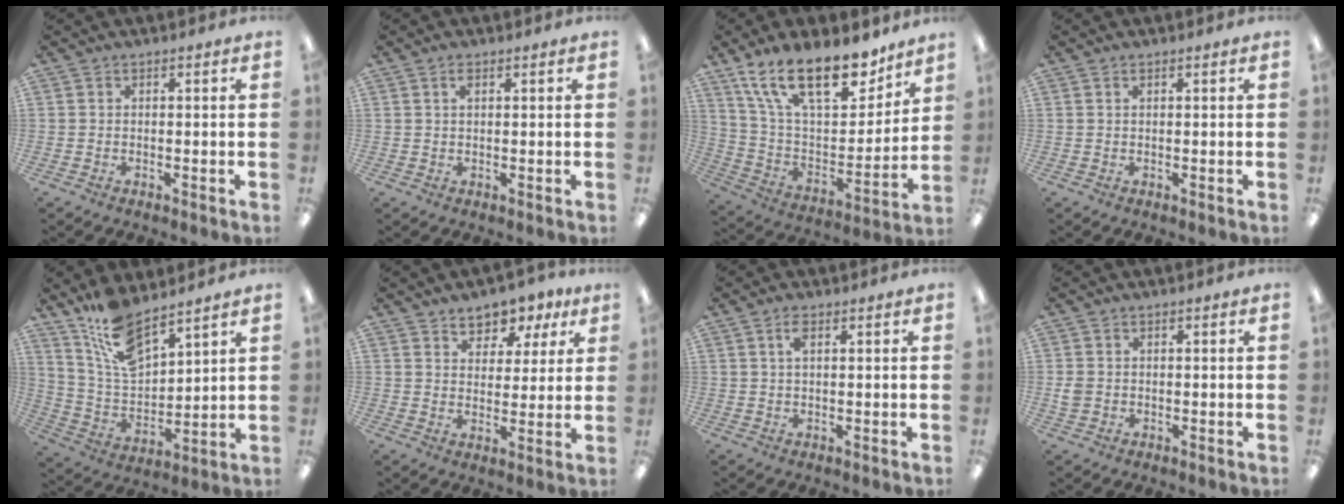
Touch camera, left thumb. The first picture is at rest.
{"total": 1.6, "force": [0.9, 0.8, 1.1], "torque": [-0.024, 0.003, 0.015]}
{"total": 22.5, "force": [15.4, 9.5, 13.3], "torque": [-0.224, -0.090, 0.272]}
{"total": 0.6, "force": [0.4, 0.3, 0.4], "torque": [-0.008, 0.003, 0.007]}
{"total": 12.8, "force": [10.2, 4.5, 6.2], "torque": [-0.146, -0.050, 0.193]}
{"total": 7.1, "force": [5.6, 4.2, 1.5], "torque": [-0.020, -0.038, 0.098]}
{"total": 2.7, "force": [1.3, 1.2, 2.0], "torque": [-0.037, 0.002, 0.021]}
{"total": 2.4, "force": [-0.1, 2.1, 1.2], "torque": [-0.013, 0.002, -0.003]}